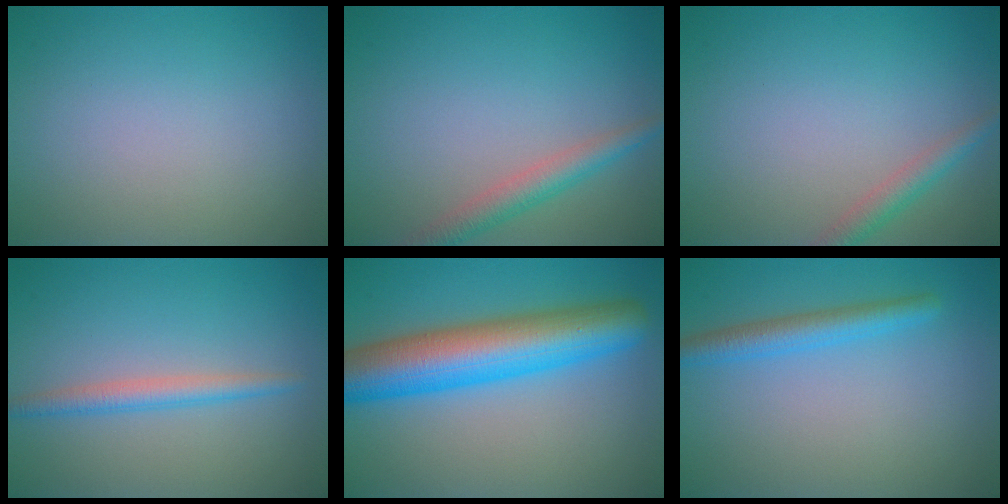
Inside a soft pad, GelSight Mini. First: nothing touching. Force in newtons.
{"total": 2.9, "press": 2.9, "slide": 0.1}
{"total": 2.0, "press": 2.0, "slide": 0.1}
{"total": 2.2, "press": 2.2, "slide": 0.0}
{"total": 9.9, "press": 9.9, "slide": 0.2}
{"total": 2.8, "press": 2.8, "slide": 0.1}